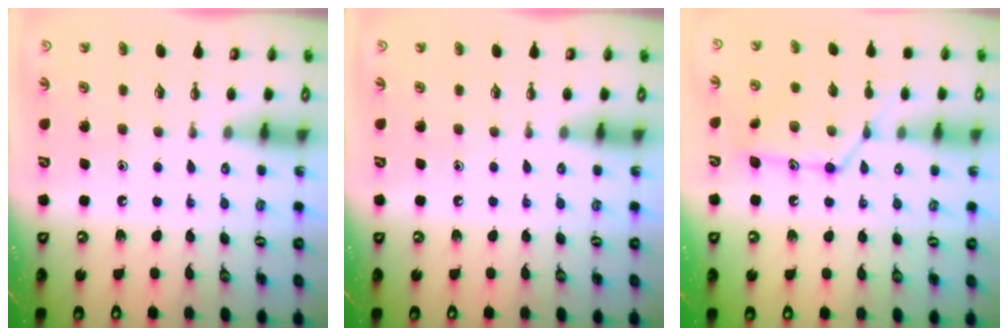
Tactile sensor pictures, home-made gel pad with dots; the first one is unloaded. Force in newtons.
{"total": 0.0}
{"total": 13.5, "press": 13.5, "slide": 0.7}